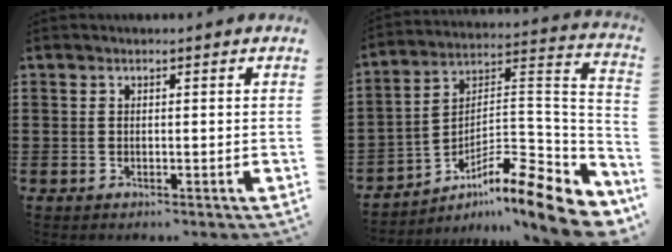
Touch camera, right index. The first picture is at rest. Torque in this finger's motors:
{"motor_torque": [1.17, -0.97, -0.18, -0.12]}